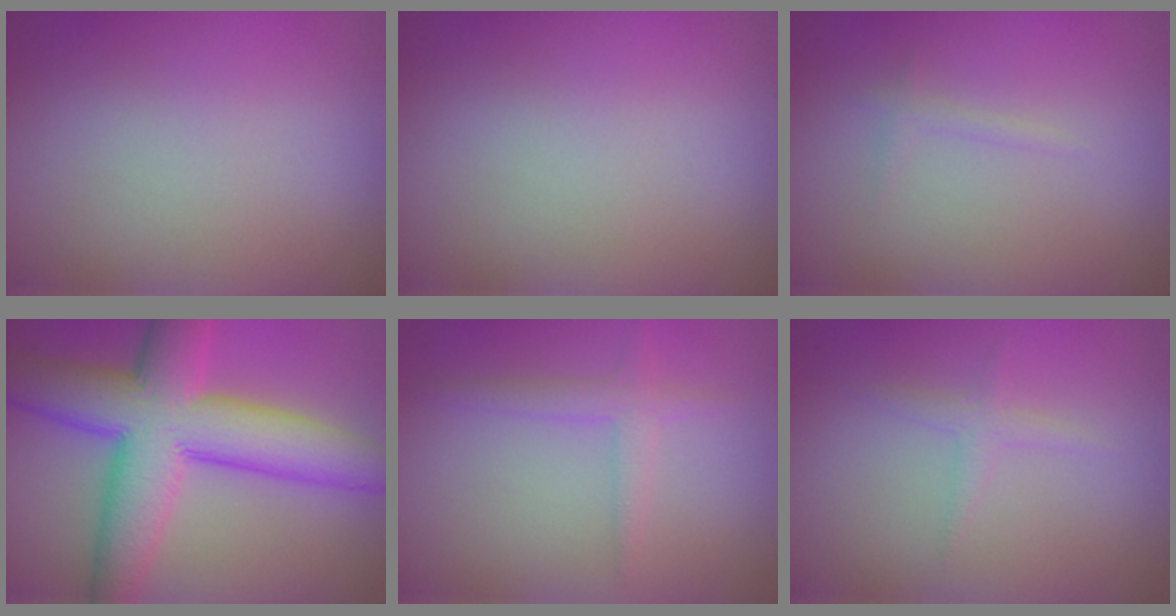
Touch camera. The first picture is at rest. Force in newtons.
{"total": 0.0}
{"total": 0.7, "press": 0.7, "slide": 0.1}
{"total": 10.7, "press": 10.7, "slide": 0.2}
{"total": 1.8, "press": 1.8, "slide": 0.2}
{"total": 1.2, "press": 1.2, "slide": 0.1}